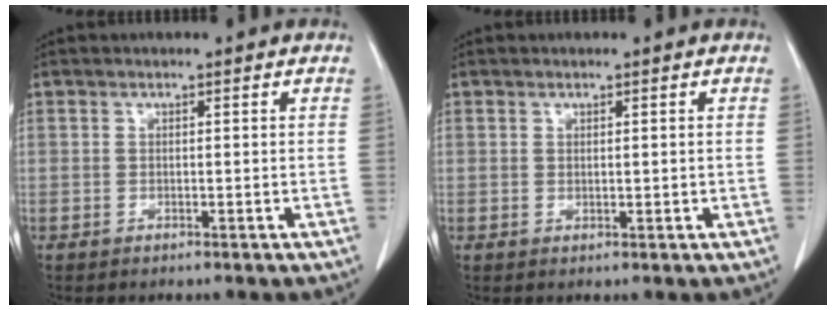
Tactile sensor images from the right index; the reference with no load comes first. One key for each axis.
{"total": 0.7, "fx": 0.2, "fy": 0.3, "fz": 0.6, "tx": -0.013, "ty": -0.004, "tz": 0.006}